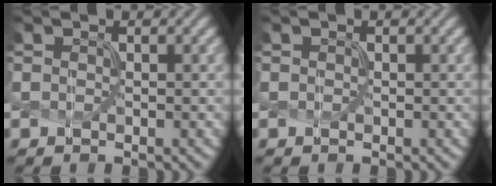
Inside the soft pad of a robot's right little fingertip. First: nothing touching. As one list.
[{"total": 0.8, "force": [-0.4, -0.3, -0.7], "torque": [0.006, 0.000, 0.002]}]